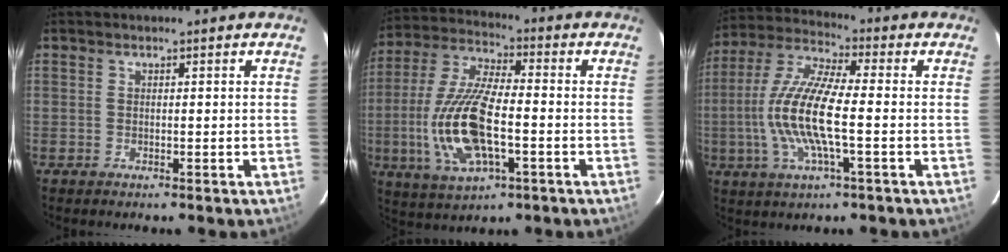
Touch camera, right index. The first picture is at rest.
{"total": 17.0, "force": [-3.8, 6.4, 15.3], "torque": [-0.326, -0.006, -0.070]}
{"total": 14.7, "force": [-2.2, 3.0, 14.2], "torque": [-0.291, 0.001, -0.048]}